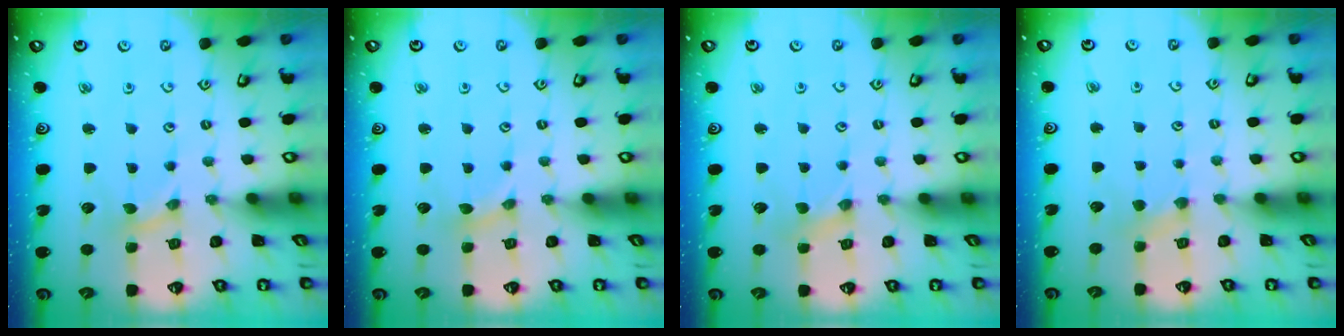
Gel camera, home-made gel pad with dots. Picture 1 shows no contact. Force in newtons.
{"total": 0.9, "press": 0.9, "slide": 0.2}
{"total": 0.0}
{"total": 2.8, "press": 2.7, "slide": 0.6}